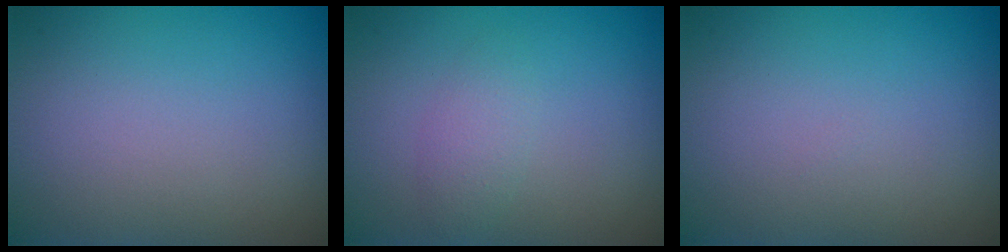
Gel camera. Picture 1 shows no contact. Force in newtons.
{"total": 1.6, "press": 1.6, "slide": 0.1}
{"total": 0.0}